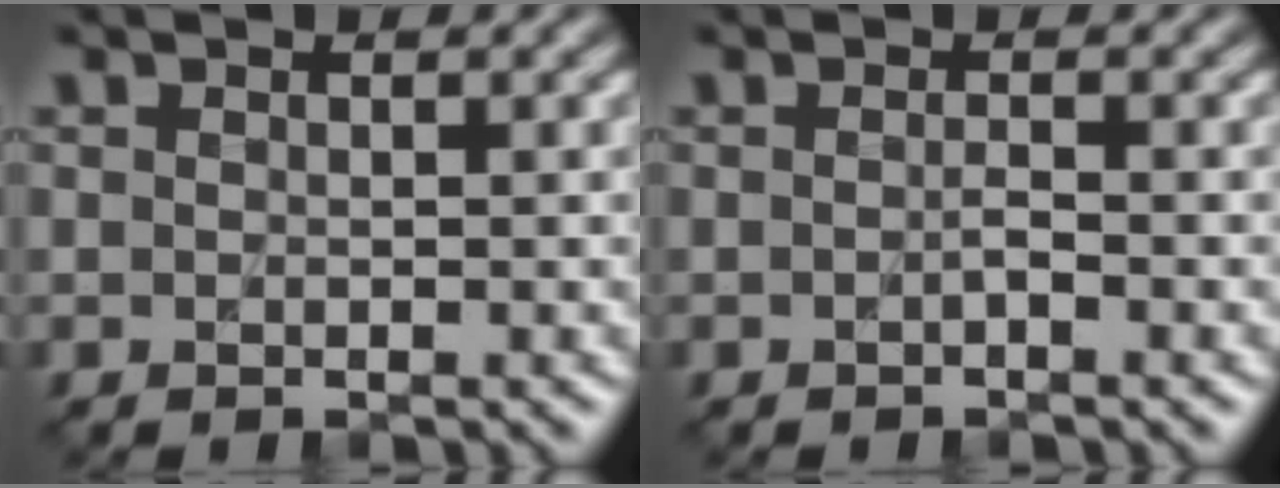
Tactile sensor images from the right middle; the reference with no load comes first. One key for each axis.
{"total": 0.6, "fx": -0.3, "fy": 0.1, "fz": 0.5, "tx": -0.012, "ty": 0.001, "tz": -0.006}